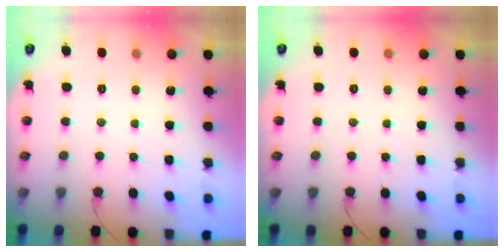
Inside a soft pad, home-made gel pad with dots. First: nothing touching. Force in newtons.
{"total": 0.0}